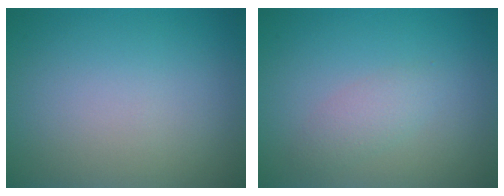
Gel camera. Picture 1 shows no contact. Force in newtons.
{"total": 1.6, "press": 1.6, "slide": 0.1}